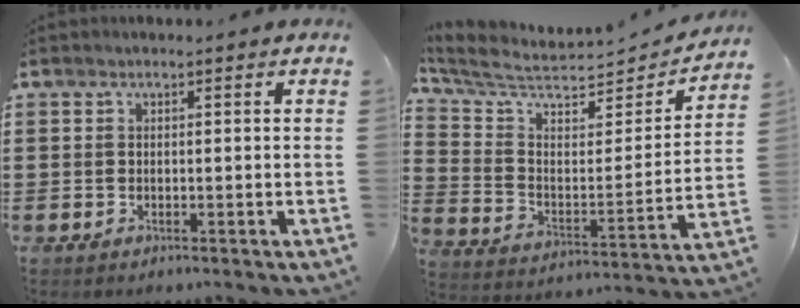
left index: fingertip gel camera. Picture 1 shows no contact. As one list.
[{"total": 6.3, "force": [5.4, 1.6, 2.8], "torque": [-0.084, -0.048, 0.090]}]